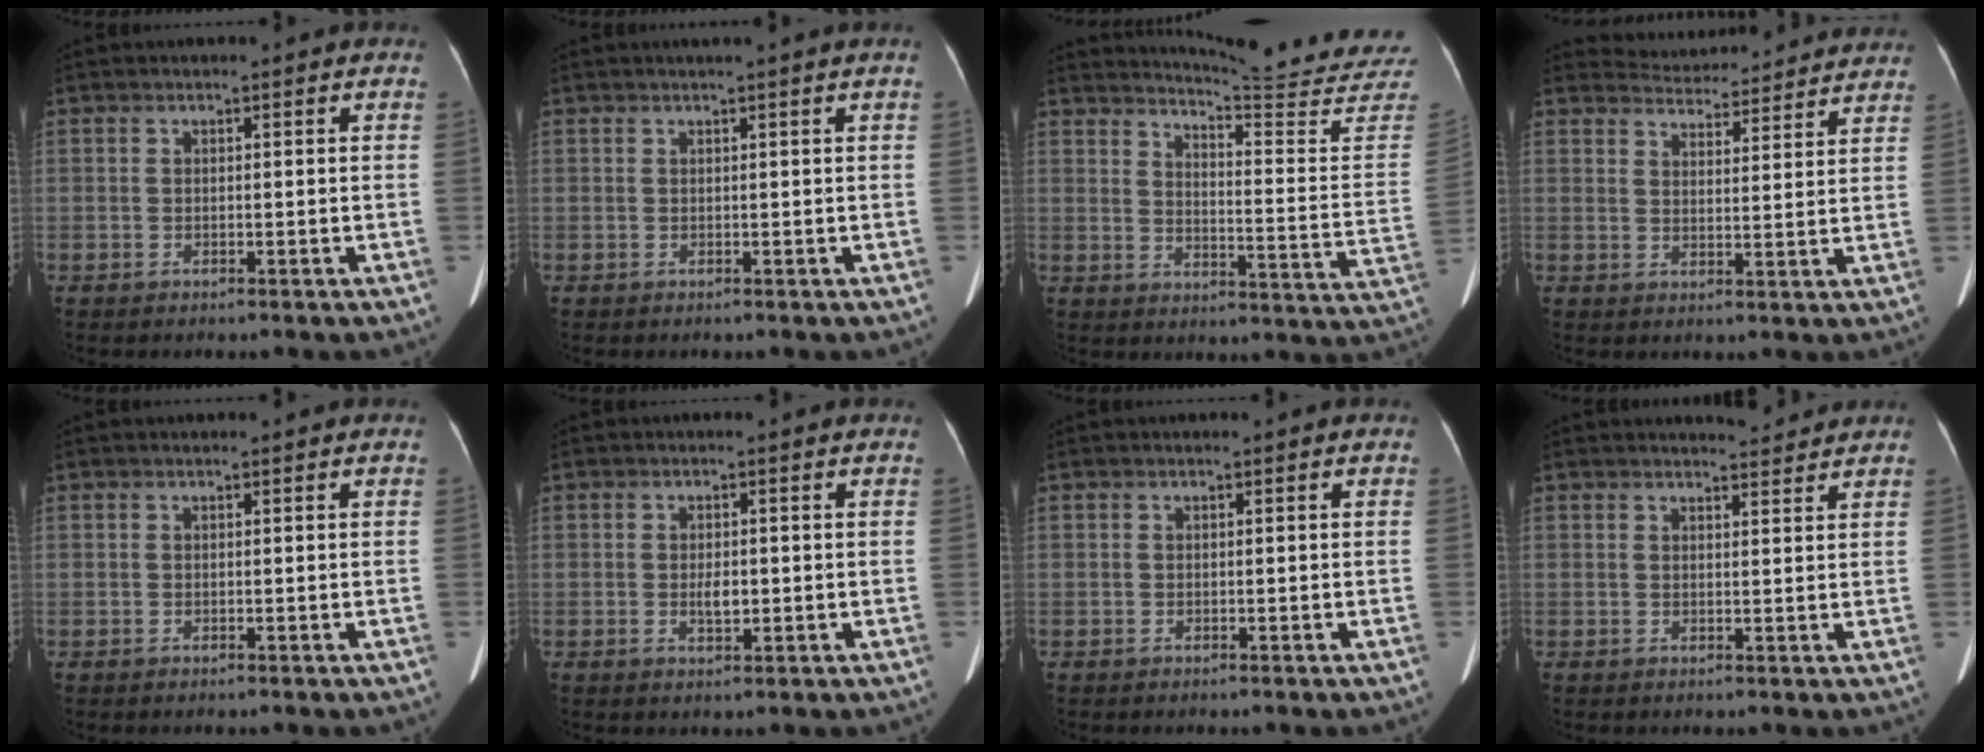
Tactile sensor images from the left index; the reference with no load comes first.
{"total": 3.0, "force": [2.6, -0.8, 1.2], "torque": [-0.016, 0.007, 0.034]}
{"total": 22.0, "force": [21.4, -1.3, 5.1], "torque": [-0.081, -0.151, 0.247]}
{"total": 13.6, "force": [13.2, 2.7, 1.9], "torque": [-0.012, 0.011, 0.157]}
{"total": 0.0}
{"total": 2.1, "force": [-0.3, 1.0, 1.9], "torque": [-0.036, -0.003, -0.003]}
{"total": 0.0}
{"total": 3.1, "force": [3.1, 0.3, 0.3], "torque": [-0.010, -0.001, 0.038]}